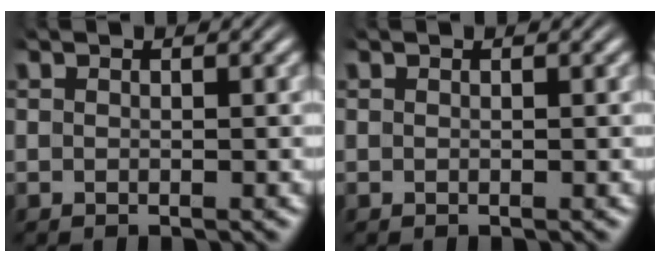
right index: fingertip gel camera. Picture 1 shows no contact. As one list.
[{"total": 0.0}]